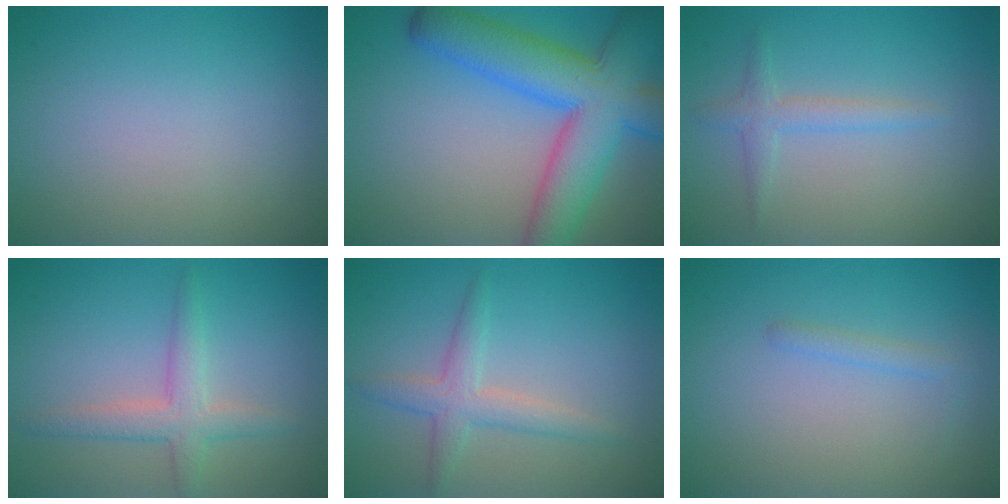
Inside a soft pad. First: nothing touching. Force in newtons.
{"total": 10.4, "press": 10.4, "slide": 0.4}
{"total": 1.8, "press": 1.8, "slide": 0.0}
{"total": 3.1, "press": 3.1, "slide": 0.1}
{"total": 2.8, "press": 2.8, "slide": 0.0}
{"total": 1.1, "press": 1.1, "slide": 0.0}